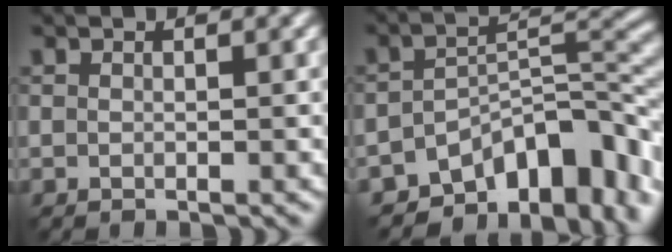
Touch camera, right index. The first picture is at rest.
{"total": 10.7, "force": [-7.0, 5.1, 6.2], "torque": [-0.068, -0.003, -0.116]}